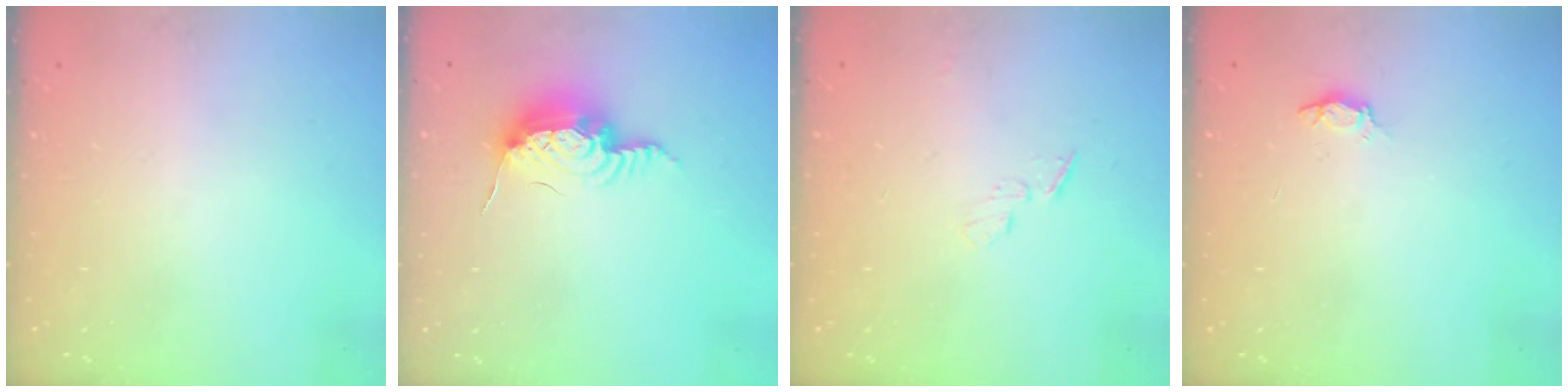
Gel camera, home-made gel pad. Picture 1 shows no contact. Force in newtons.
{"total": 12.9, "press": 12.9, "slide": 0.8}
{"total": 3.3, "press": 3.3, "slide": 0.4}
{"total": 3.1, "press": 3.1, "slide": 0.4}